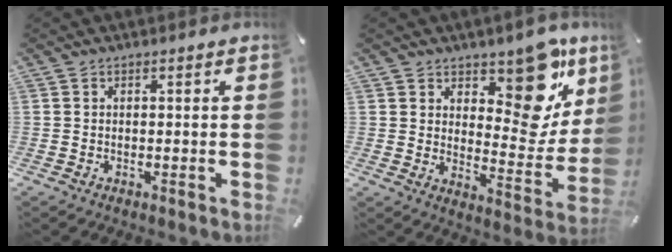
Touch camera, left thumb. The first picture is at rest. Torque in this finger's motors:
{"motor_torque": [0.40, 0.32, 0.40, -0.02, -0.03]}